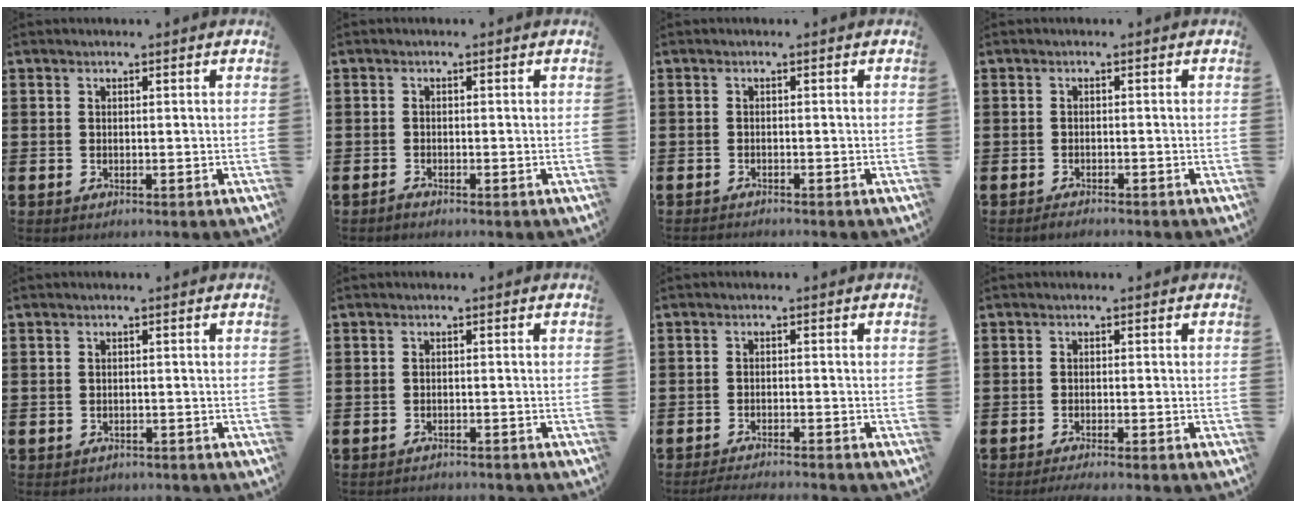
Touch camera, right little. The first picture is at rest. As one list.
[{"total": 0.6, "force": [-0.6, 0.0, 0.1], "torque": [-0.003, -0.004, -0.012]}, {"total": 0.7, "force": [-0.7, -0.1, 0.0], "torque": [-0.001, -0.003, -0.013]}, {"total": 0.9, "force": [-0.9, 0.1, 0.2], "torque": [-0.007, -0.002, -0.018]}, {"total": 0.6, "force": [-0.5, 0.3, 0.0], "torque": [-0.002, 0.001, -0.012]}, {"total": 1.1, "force": [-1.1, -0.1, -0.1], "torque": [0.000, 0.002, -0.024]}, {"total": 1.8, "force": [-1.8, -0.2, 0.4], "torque": [-0.006, 0.004, -0.035]}, {"total": 1.2, "force": [-1.1, -0.2, 0.4], "torque": [-0.005, -0.001, -0.021]}]